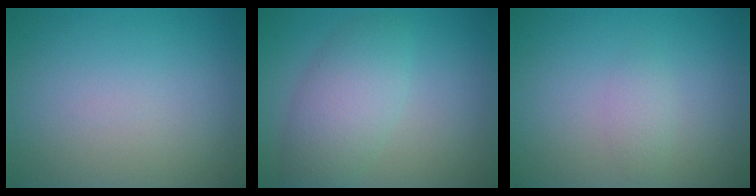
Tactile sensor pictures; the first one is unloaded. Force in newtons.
{"total": 4.5, "press": 4.5, "slide": 0.2}
{"total": 1.2, "press": 1.2, "slide": 0.0}